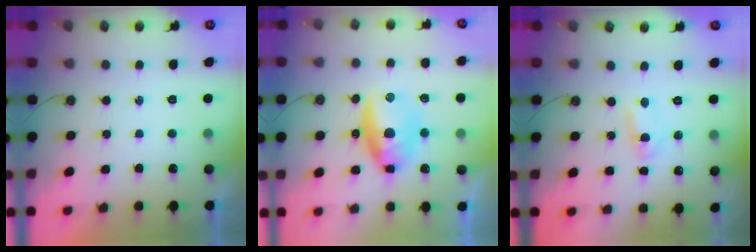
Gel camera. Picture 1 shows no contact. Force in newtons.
{"total": 16.6, "press": 13.8, "slide": 9.3}
{"total": 1.6, "press": 1.6, "slide": 0.3}